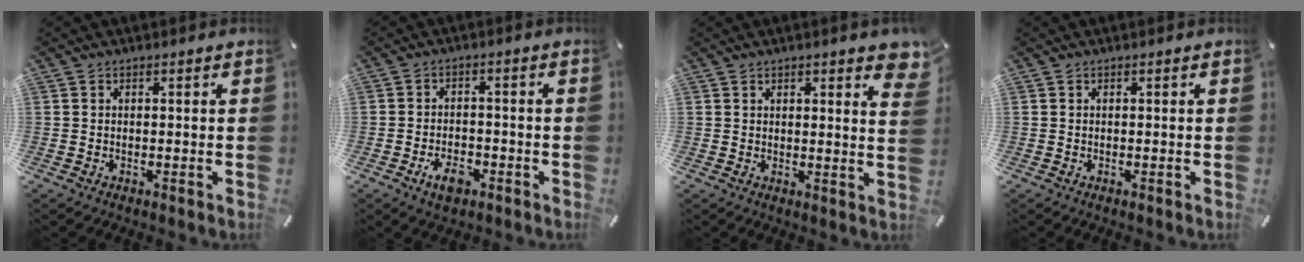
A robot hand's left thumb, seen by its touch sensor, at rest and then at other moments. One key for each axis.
{"total": 5.4, "fx": -3.0, "fy": 3.1, "fz": 3.3, "tx": -0.070, "ty": 0.012, "tz": -0.057}
{"total": 3.6, "fx": 2.6, "fy": 0.8, "fz": 2.4, "tx": -0.031, "ty": -0.014, "tz": 0.041}
{"total": 0.0}